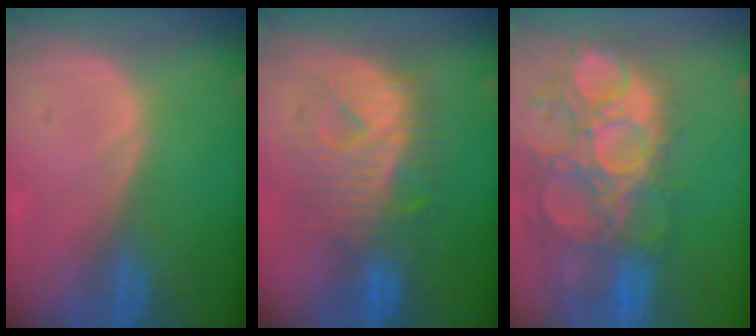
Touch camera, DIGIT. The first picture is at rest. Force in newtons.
{"total": 9.1, "press": 9.1, "slide": 0.5}
{"total": 15.1, "press": 12.7, "slide": 8.3}